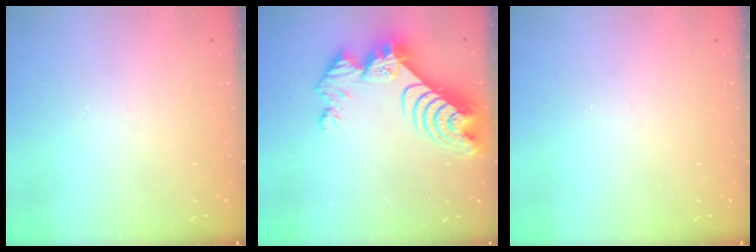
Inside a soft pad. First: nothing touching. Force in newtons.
{"total": 14.6, "press": 14.5, "slide": 1.5}
{"total": 0.0}